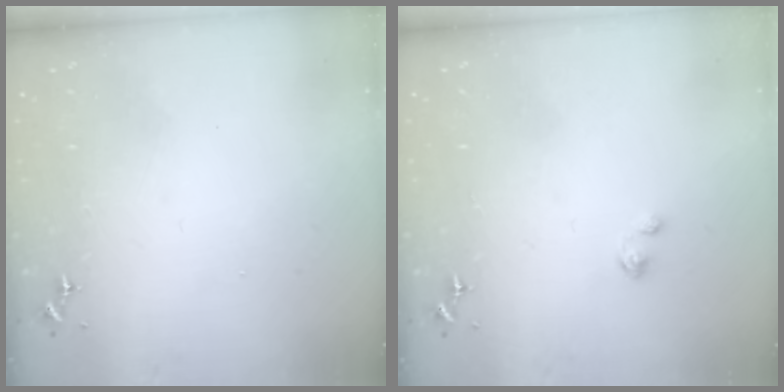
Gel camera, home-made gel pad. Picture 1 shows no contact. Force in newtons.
{"total": 2.0, "press": 2.0, "slide": 0.4}